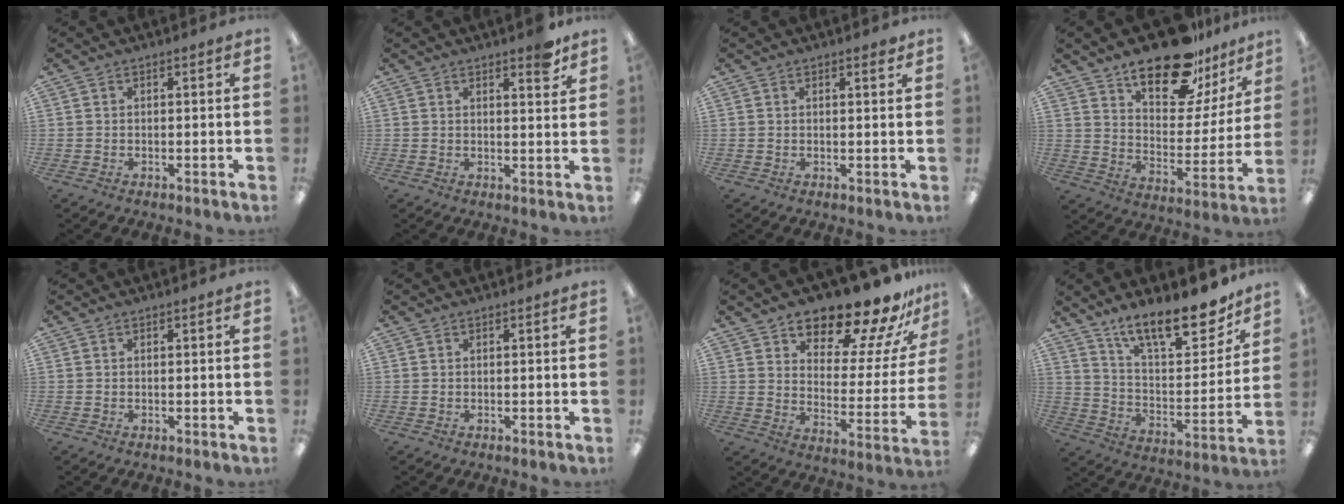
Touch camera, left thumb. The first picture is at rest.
{"total": 4.6, "force": [3.6, 1.3, 2.6], "torque": [-0.028, -0.021, 0.058]}
{"total": 1.3, "force": [1.2, 0.4, 0.6], "torque": [-0.004, -0.003, 0.019]}
{"total": 20.5, "force": [15.6, 8.2, 10.4], "torque": [-0.162, -0.102, 0.268]}
{"total": 0.0}
{"total": 0.0}
{"total": 17.2, "force": [15.3, 4.9, 6.3], "torque": [-0.097, -0.122, 0.255]}
{"total": 19.7, "force": [14.8, 7.1, 10.9], "torque": [-0.158, -0.102, 0.249]}